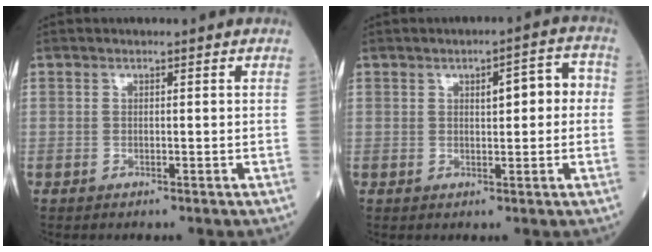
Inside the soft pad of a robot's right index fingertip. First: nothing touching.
{"total": 5.3, "force": [0.8, 1.6, 4.9], "torque": [-0.067, 0.024, 0.011]}